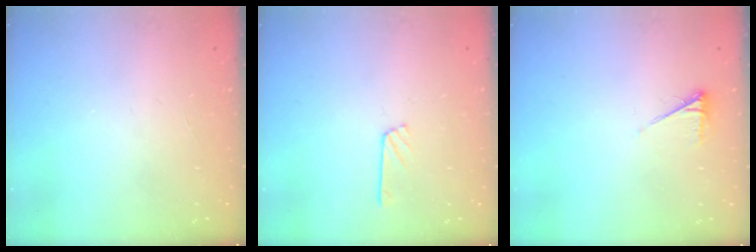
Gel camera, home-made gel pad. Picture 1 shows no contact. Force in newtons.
{"total": 4.8, "press": 4.7, "slide": 0.5}
{"total": 3.5, "press": 3.5, "slide": 0.6}